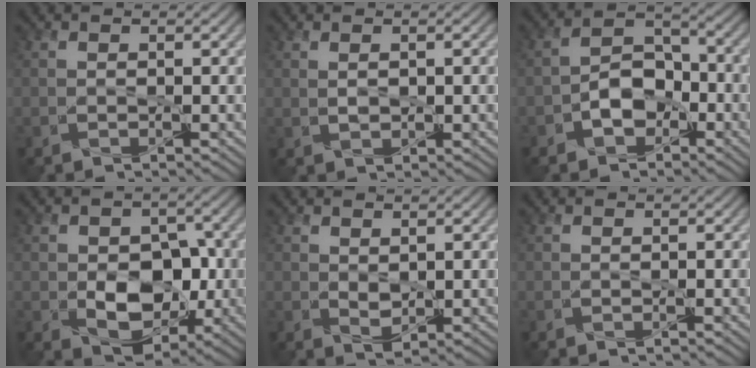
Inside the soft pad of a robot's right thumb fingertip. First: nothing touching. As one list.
[{"total": 1.0, "force": [0.5, 0.0, 0.9], "torque": [-0.028, -0.003, 0.011]}, {"total": 5.1, "force": [-2.6, 2.8, 3.4], "torque": [-0.056, 0.006, -0.047]}, {"total": 8.7, "force": [-1.7, 5.9, 6.2], "torque": [-0.088, -0.011, -0.029]}, {"total": 2.7, "force": [1.1, 1.3, 2.1], "torque": [-0.054, -0.004, 0.018]}, {"total": 0.0}]